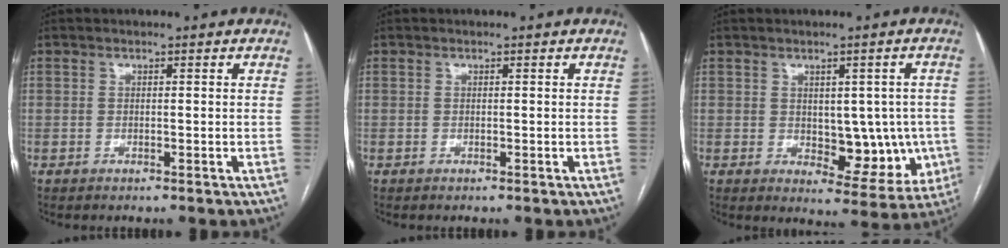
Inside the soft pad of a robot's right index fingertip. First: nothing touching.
{"total": 0.0}
{"total": 9.1, "force": [-0.6, 5.2, 7.4], "torque": [-0.073, 0.009, 0.011]}